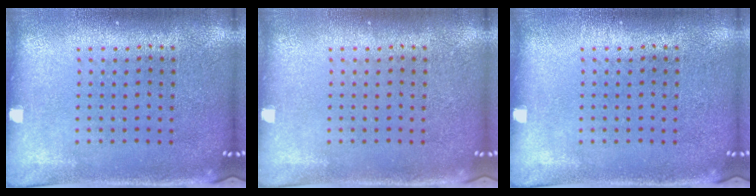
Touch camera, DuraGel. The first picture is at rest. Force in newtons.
{"total": 0.0}
{"total": 0.0}